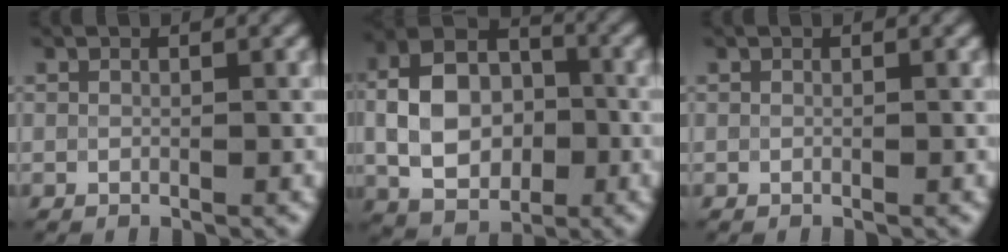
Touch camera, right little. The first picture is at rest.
{"total": 9.1, "force": [-0.7, 6.5, 6.4], "torque": [-0.123, 0.007, -0.019]}
{"total": 0.0}